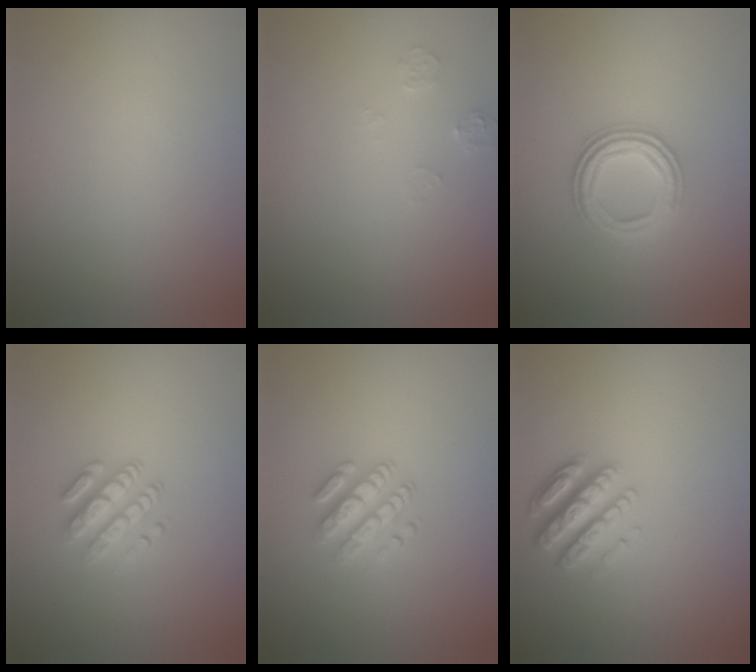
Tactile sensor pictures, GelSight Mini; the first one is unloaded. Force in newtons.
{"total": 1.1, "press": 1.1, "slide": 0.1}
{"total": 3.7, "press": 3.0, "slide": 2.0}
{"total": 2.8, "press": 2.4, "slide": 1.5}
{"total": 2.9, "press": 2.4, "slide": 1.6}
{"total": 3.5, "press": 3.0, "slide": 1.8}